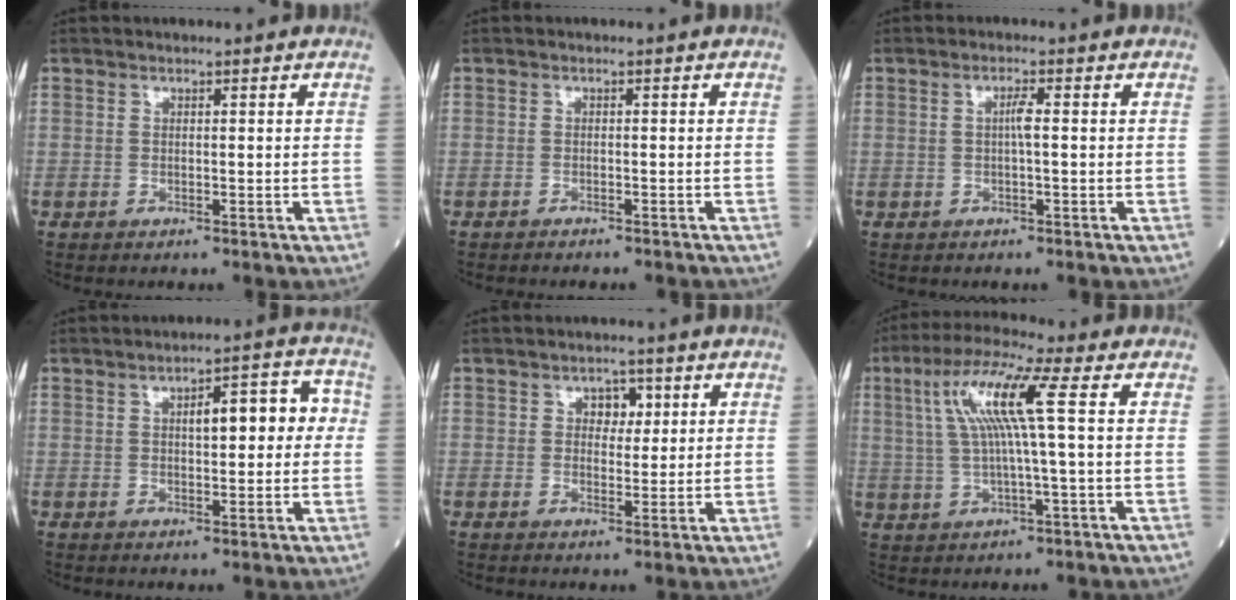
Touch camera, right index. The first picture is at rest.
{"total": 4.2, "force": [-3.8, 0.9, 1.5], "torque": [-0.020, -0.004, -0.044]}
{"total": 1.8, "force": [0.1, 0.1, 1.8], "torque": [-0.033, 0.003, -0.001]}
{"total": 7.4, "force": [1.1, 2.5, 6.9], "torque": [-0.092, 0.032, 0.015]}
{"total": 3.2, "force": [1.1, 2.1, 2.1], "torque": [-0.022, 0.006, 0.015]}
{"total": 10.1, "force": [2.2, -0.3, 9.9], "torque": [-0.197, 0.023, 0.041]}